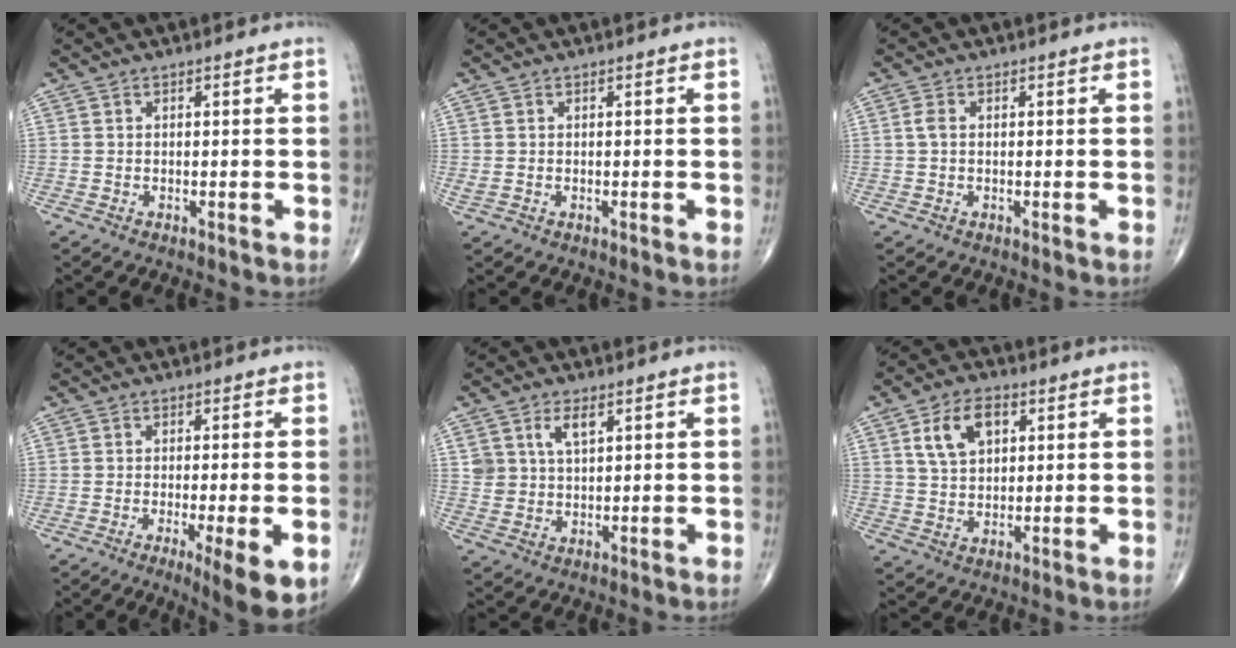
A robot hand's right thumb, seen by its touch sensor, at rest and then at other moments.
{"total": 0.6, "force": [0.1, 0.3, 0.5], "torque": [-0.016, 0.003, 0.008]}
{"total": 1.5, "force": [0.2, 1.0, 1.1], "torque": [-0.027, 0.007, 0.004]}
{"total": 9.4, "force": [-3.4, 1.9, 8.6], "torque": [-0.116, -0.014, -0.045]}
{"total": 4.8, "force": [2.4, 2.7, 3.2], "torque": [-0.049, -0.013, 0.047]}
{"total": 8.3, "force": [3.1, 5.1, 5.8], "torque": [-0.089, -0.001, 0.058]}